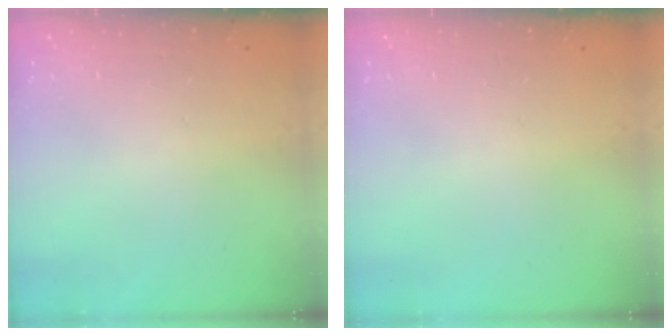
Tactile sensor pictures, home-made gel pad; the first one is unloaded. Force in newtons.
{"total": 0.0}